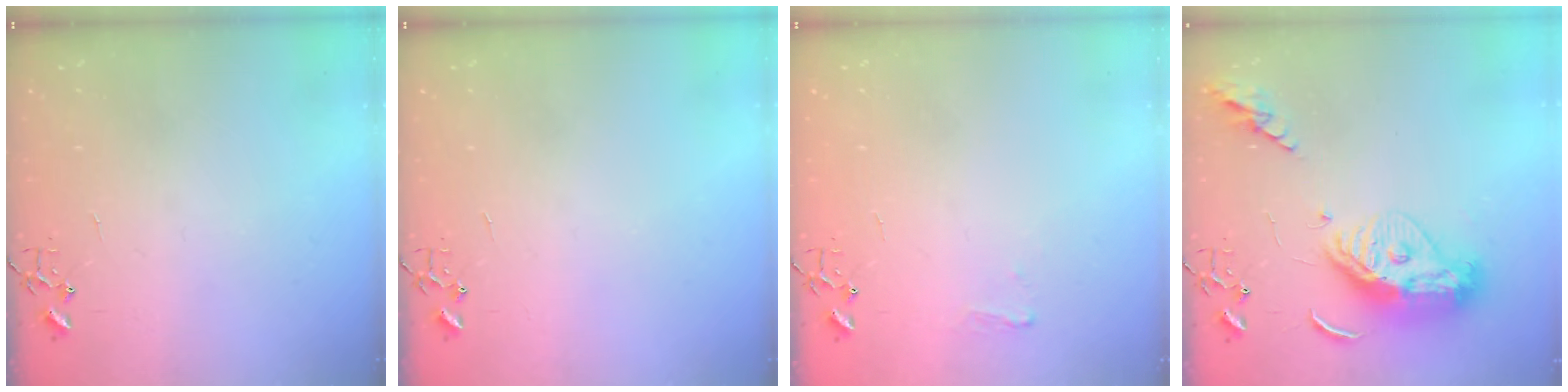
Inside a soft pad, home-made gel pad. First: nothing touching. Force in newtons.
{"total": 0.0}
{"total": 5.2, "press": 5.1, "slide": 0.6}
{"total": 14.7, "press": 14.6, "slide": 1.6}